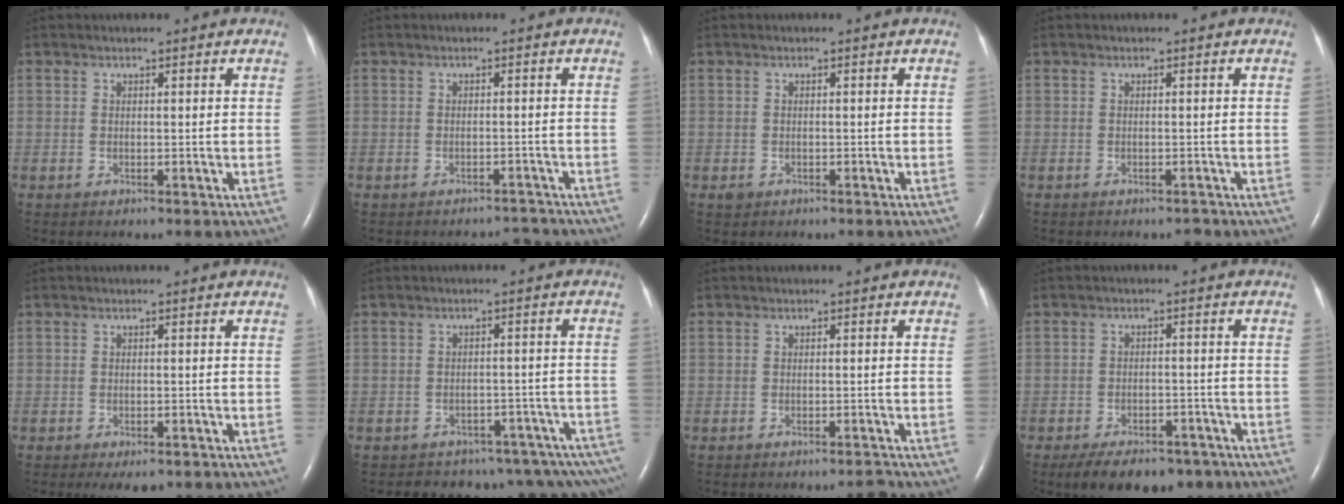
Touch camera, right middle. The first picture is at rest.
{"total": 2.5, "force": [-2.4, 0.6, -0.5], "torque": [0.009, 0.000, -0.030]}
{"total": 0.9, "force": [-0.5, 0.7, 0.2], "torque": [-0.007, 0.001, -0.006]}
{"total": 1.2, "force": [-1.1, 0.5, 0.1], "torque": [0.002, 0.000, -0.019]}
{"total": 4.0, "force": [-2.9, 1.6, 2.2], "torque": [-0.024, -0.005, -0.037]}
{"total": 14.3, "force": [-12.9, 5.0, 3.4], "torque": [-0.017, 0.041, -0.138]}
{"total": 1.1, "force": [-1.1, -0.2, 0.0], "torque": [0.000, -0.004, -0.014]}
{"total": 11.0, "force": [-8.2, 5.4, 5.0], "torque": [-0.075, 0.003, -0.118]}